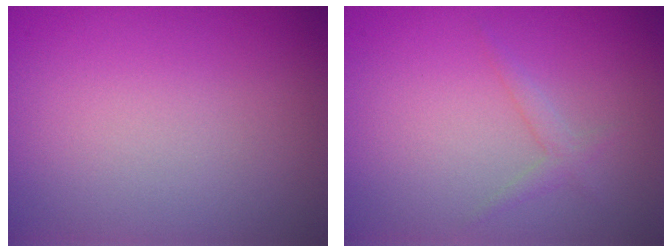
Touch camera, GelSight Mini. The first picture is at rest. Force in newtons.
{"total": 1.1, "press": 1.1, "slide": 0.1}